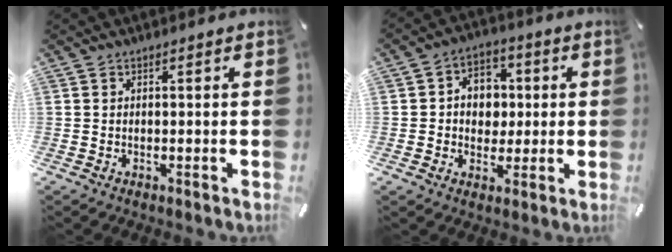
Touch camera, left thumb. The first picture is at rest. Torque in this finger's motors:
{"motor_torque": [1.35, 1.29, 0.46, 0.18, 0.07]}